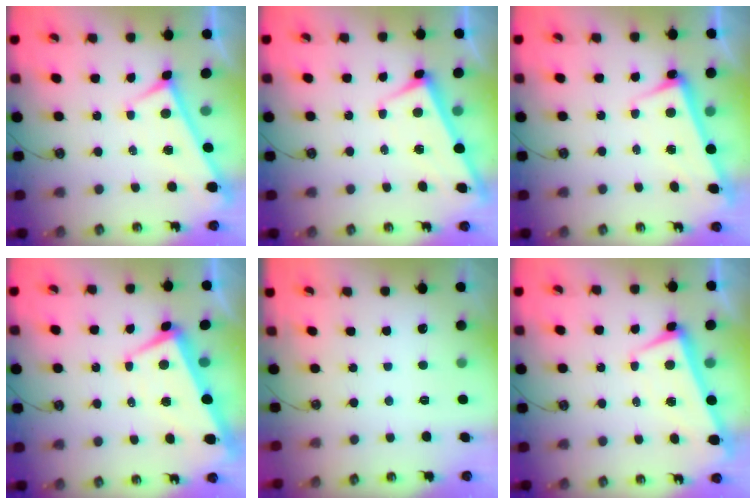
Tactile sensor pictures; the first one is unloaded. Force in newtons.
{"total": 2.5, "press": 2.5, "slide": 0.2}
{"total": 2.6, "press": 2.4, "slide": 1.0}
{"total": 1.7, "press": 1.3, "slide": 1.0}
{"total": 0.0}
{"total": 2.0, "press": 1.9, "slide": 0.6}